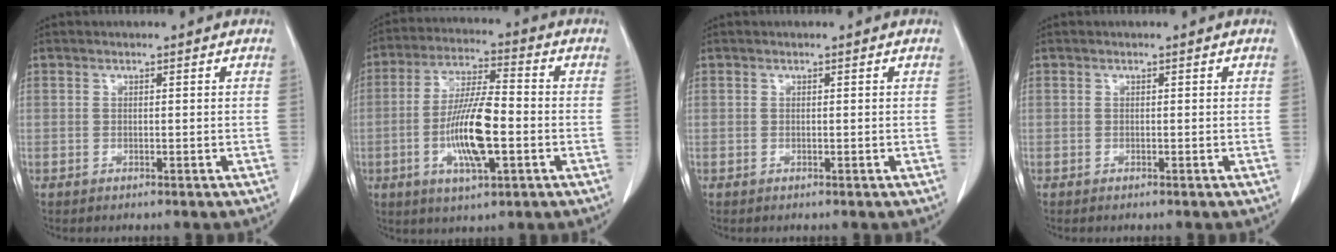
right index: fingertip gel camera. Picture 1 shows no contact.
{"total": 11.7, "force": [-2.6, 2.2, 11.2], "torque": [-0.215, -0.001, -0.044]}
{"total": 0.0}
{"total": 0.0}